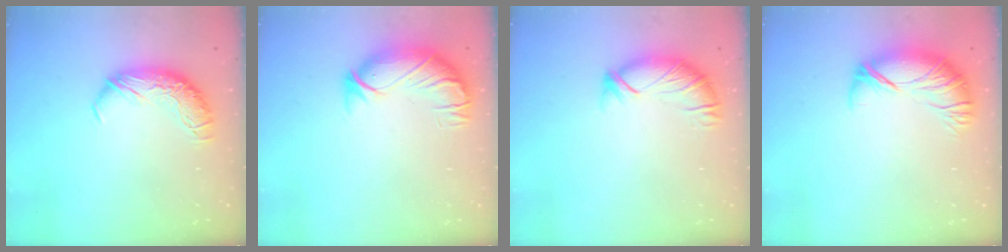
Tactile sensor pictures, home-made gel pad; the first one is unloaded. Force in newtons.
{"total": 3.3, "press": 1.7, "slide": 2.9}
{"total": 2.9, "press": 2.8, "slide": 0.9}
{"total": 2.6, "press": 1.8, "slide": 1.9}